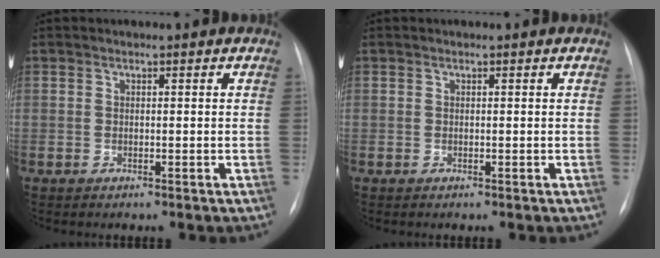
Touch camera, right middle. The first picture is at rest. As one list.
[{"total": 0.0}]